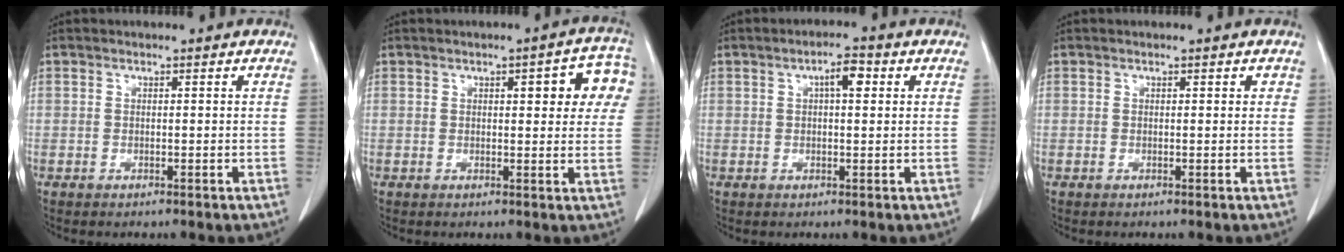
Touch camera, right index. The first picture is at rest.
{"total": 8.0, "force": [2.6, 2.5, 7.1], "torque": [-0.074, 0.018, 0.025]}
{"total": 3.5, "force": [1.1, 1.1, 3.2], "torque": [-0.053, 0.010, 0.015]}
{"total": 0.5, "force": [0.3, 0.3, 0.4], "torque": [-0.002, 0.001, 0.001]}